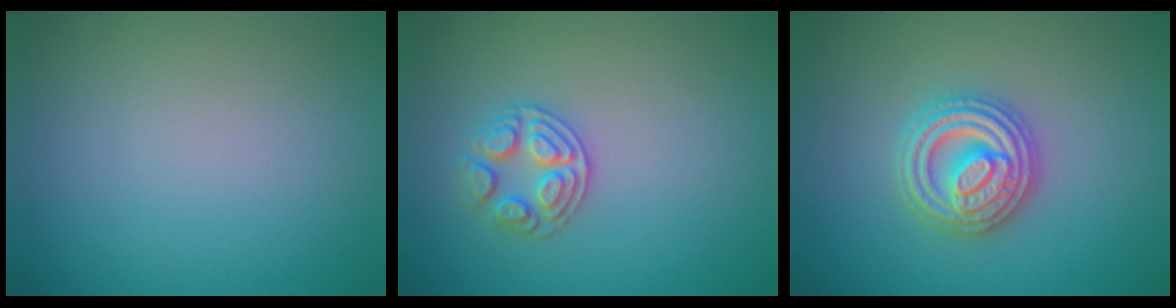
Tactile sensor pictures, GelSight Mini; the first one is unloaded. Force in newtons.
{"total": 2.6, "press": 2.5, "slide": 0.8}
{"total": 5.0, "press": 4.9, "slide": 0.6}